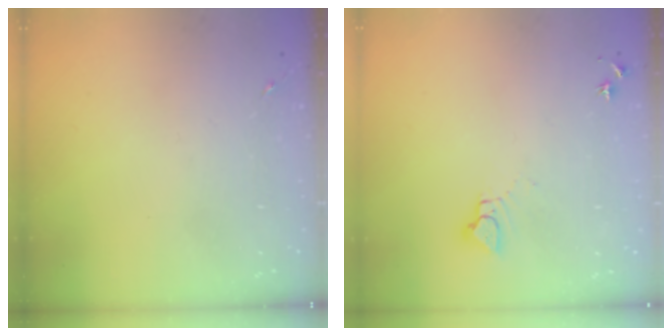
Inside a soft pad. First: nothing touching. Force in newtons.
{"total": 4.4, "press": 4.3, "slide": 0.4}